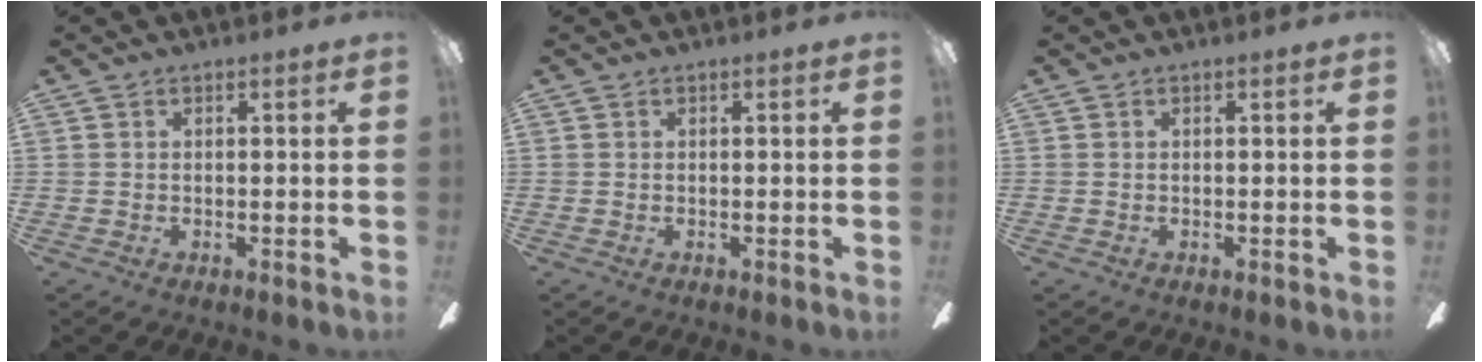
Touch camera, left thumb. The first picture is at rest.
{"total": 0.0}
{"total": 0.0}